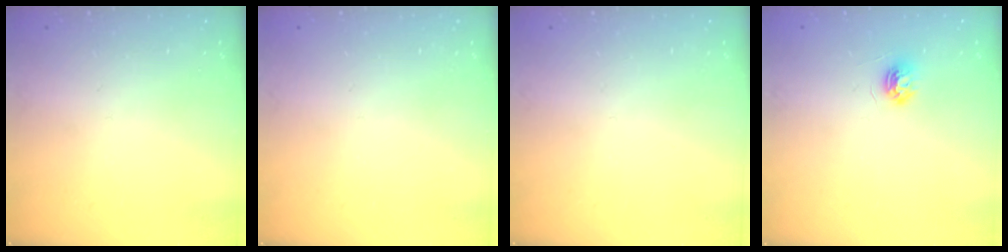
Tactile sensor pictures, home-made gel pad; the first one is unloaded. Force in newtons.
{"total": 0.0}
{"total": 0.0}
{"total": 5.3, "press": 5.3, "slide": 0.6}